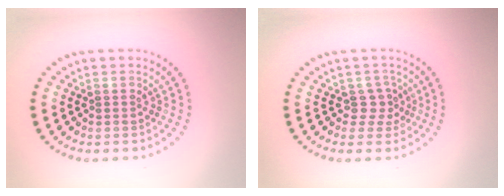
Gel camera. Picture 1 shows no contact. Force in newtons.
{"total": 1.7, "press": 1.3, "slide": 1.1}